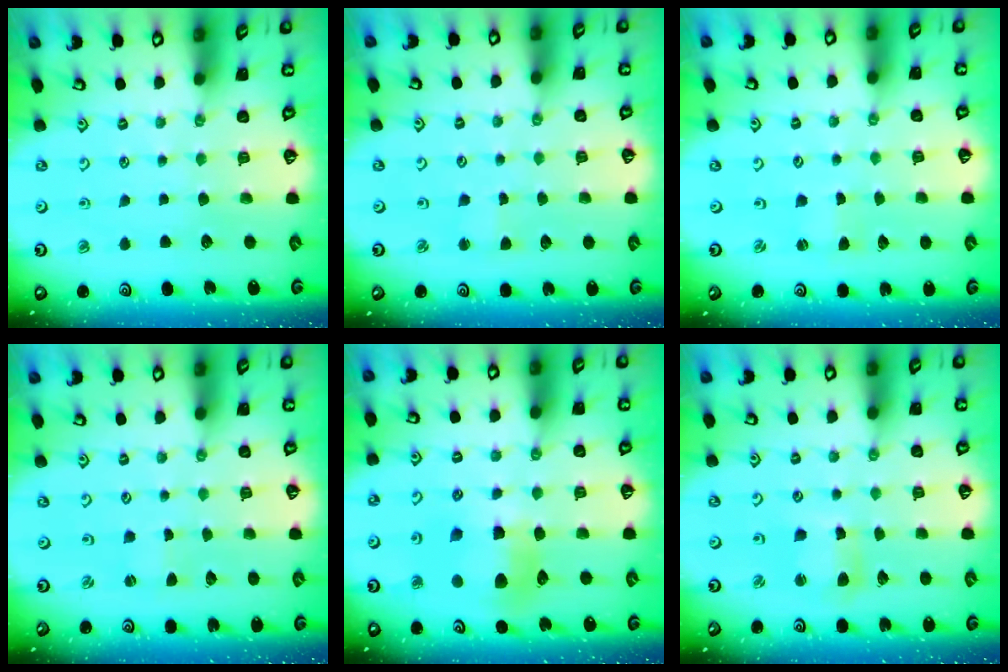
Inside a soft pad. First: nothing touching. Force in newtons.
{"total": 1.7, "press": 1.7, "slide": 0.1}
{"total": 0.6, "press": 0.6, "slide": 0.0}
{"total": 0.0}
{"total": 9.2, "press": 9.2, "slide": 1.1}
{"total": 4.7, "press": 4.7, "slide": 0.6}